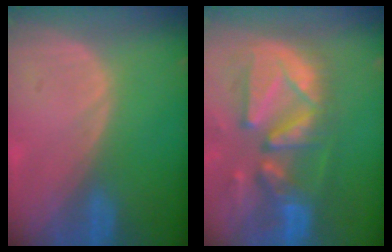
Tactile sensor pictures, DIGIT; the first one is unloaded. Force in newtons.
{"total": 13.3, "press": 11.5, "slide": 6.7}